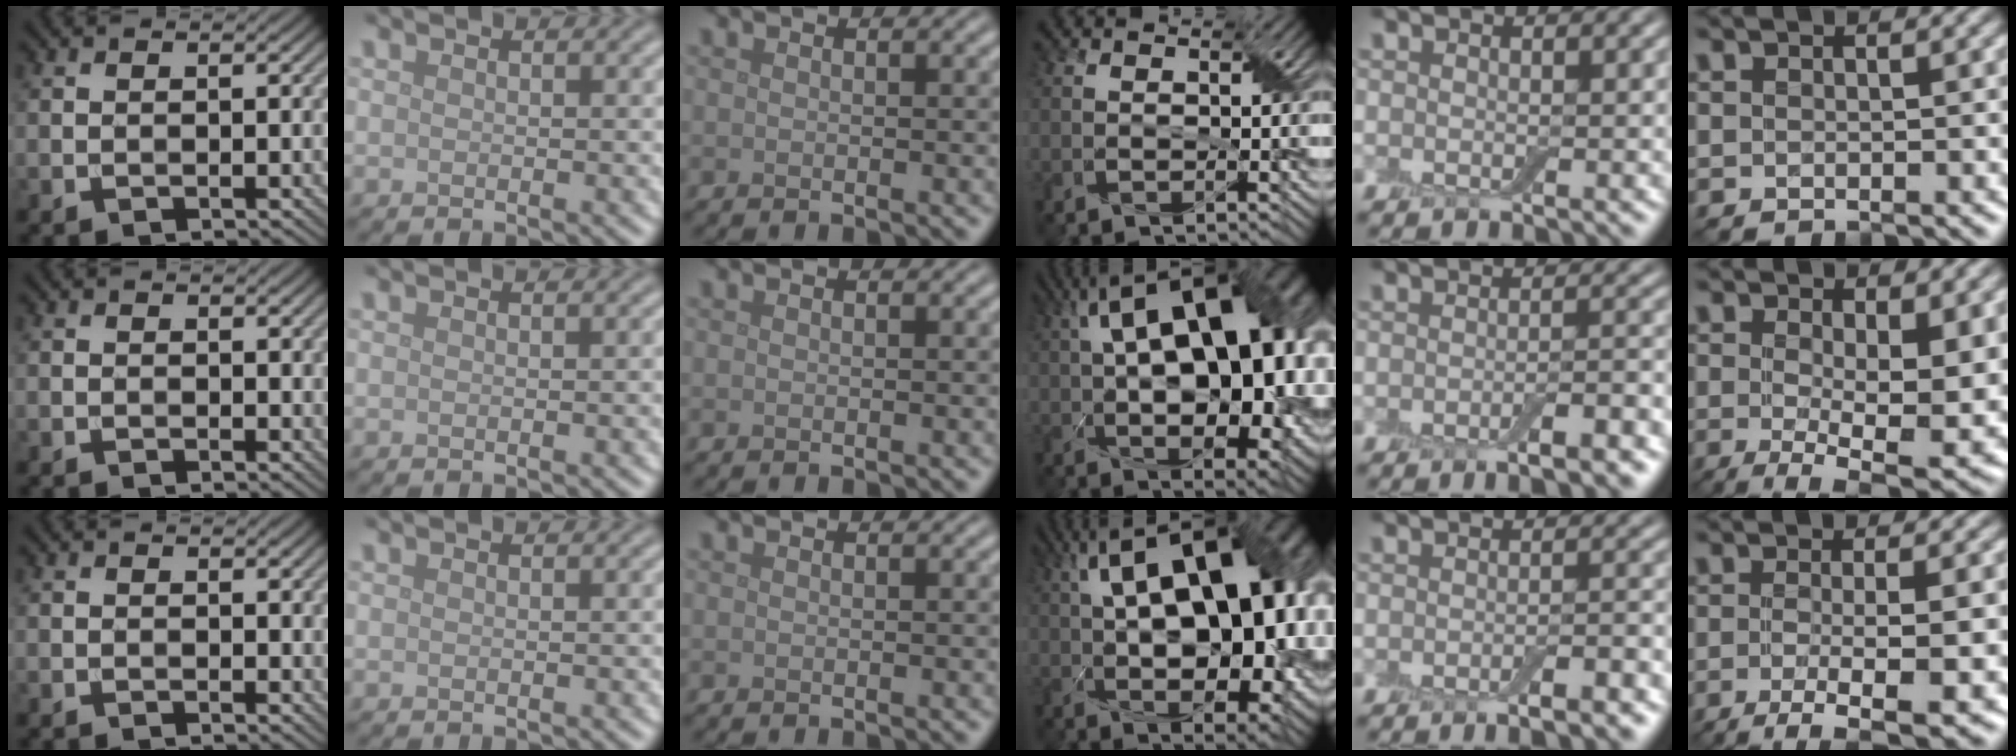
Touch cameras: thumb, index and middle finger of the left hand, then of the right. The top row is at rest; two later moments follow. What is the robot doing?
{"motion": "wrap", "object": "adhesive wrap"}